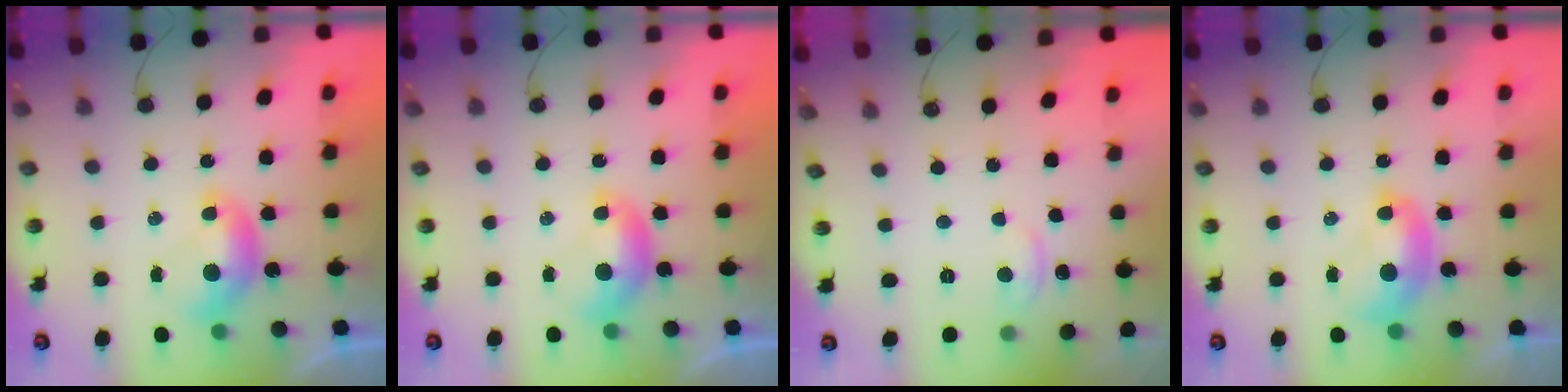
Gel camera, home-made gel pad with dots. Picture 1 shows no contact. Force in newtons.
{"total": 0.0}
{"total": 2.1, "press": 2.0, "slide": 0.5}
{"total": 1.9, "press": 1.9, "slide": 0.1}